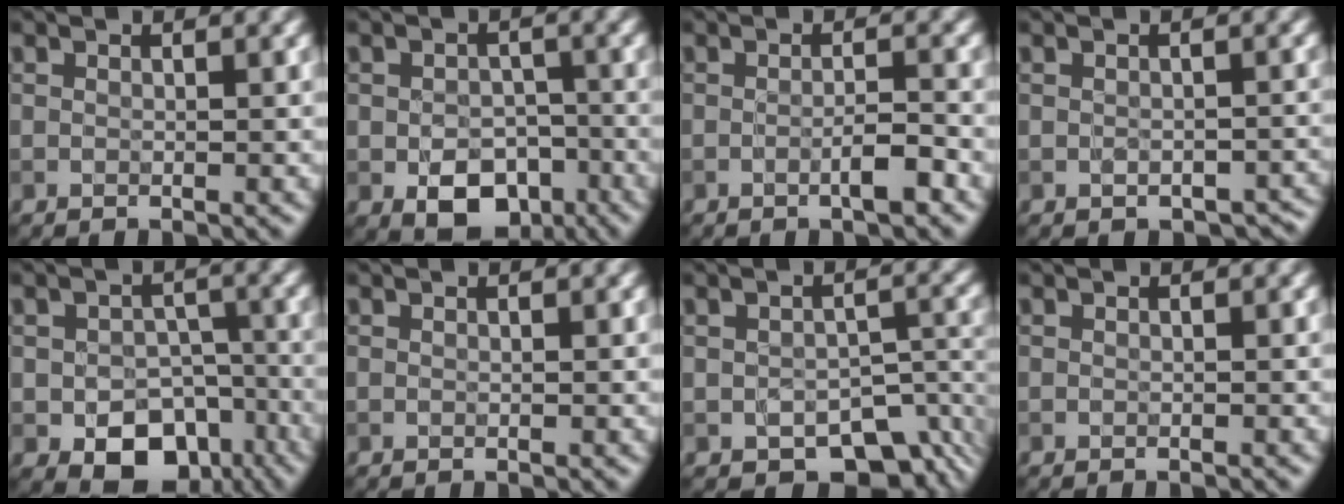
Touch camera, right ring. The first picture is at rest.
{"total": 5.7, "force": [-2.2, 3.8, 3.5], "torque": [-0.057, -0.013, -0.029]}
{"total": 2.2, "force": [-0.9, 0.3, 2.0], "torque": [-0.028, 0.006, -0.014]}
{"total": 2.9, "force": [-1.7, 2.0, 1.3], "torque": [-0.010, 0.007, -0.012]}
{"total": 8.1, "force": [-3.4, 5.5, 4.8], "torque": [-0.066, -0.019, -0.033]}
{"total": 0.0}
{"total": 7.3, "force": [-3.6, 4.2, 4.8], "torque": [-0.055, -0.013, -0.044]}
{"total": 0.5, "force": [-0.5, 0.0, 0.2], "torque": [-0.002, -0.002, -0.008]}